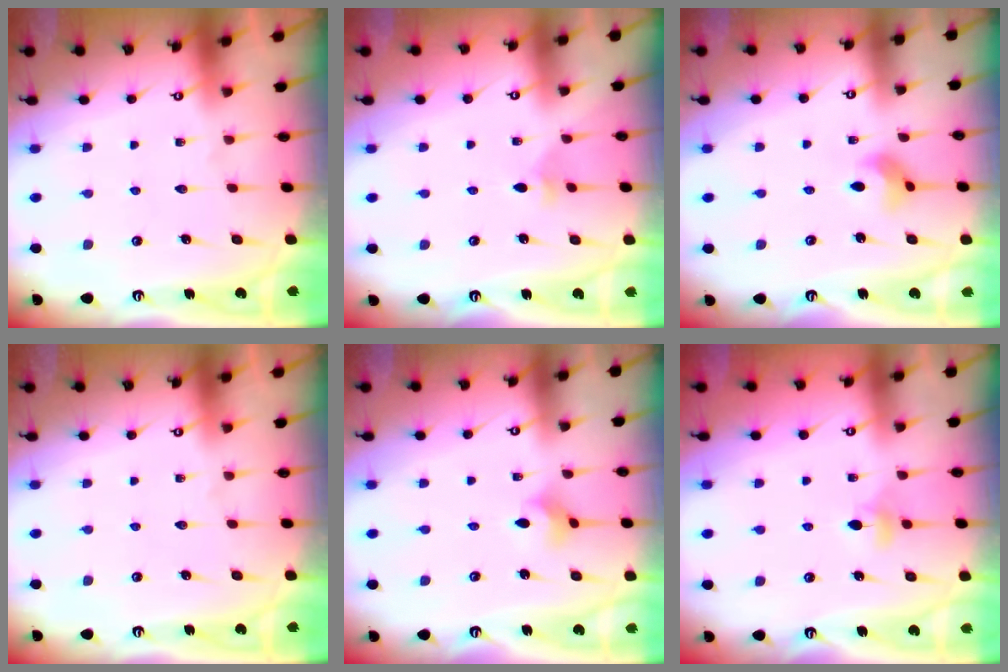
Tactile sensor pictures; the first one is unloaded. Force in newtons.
{"total": 2.8, "press": 2.7, "slide": 0.7}
{"total": 4.9, "press": 4.9, "slide": 0.5}
{"total": 0.0}
{"total": 3.5, "press": 3.5, "slide": 0.6}
{"total": 3.7, "press": 3.6, "slide": 0.8}